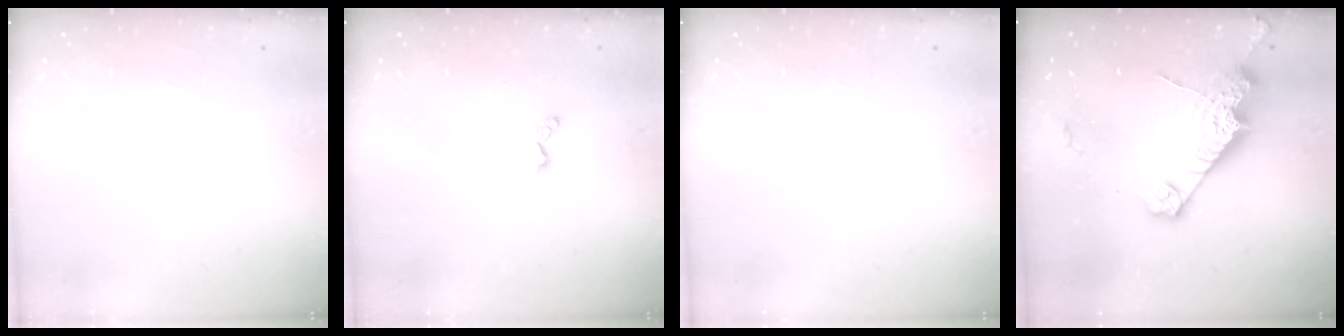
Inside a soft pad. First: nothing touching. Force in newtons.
{"total": 4.1, "press": 4.1, "slide": 0.6}
{"total": 0.0}
{"total": 15.5, "press": 15.4, "slide": 1.3}